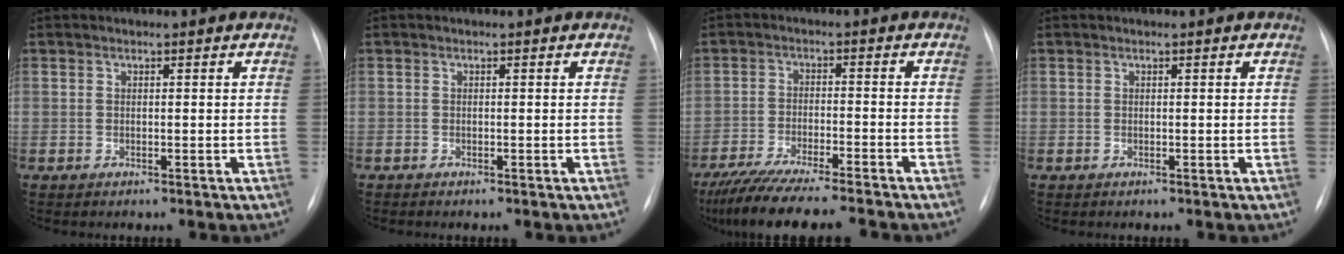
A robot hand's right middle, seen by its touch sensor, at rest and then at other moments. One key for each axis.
{"total": 0.0}
{"total": 14.6, "fx": -12.6, "fy": 0.9, "fz": 7.4, "tx": -0.122, "ty": -0.029, "tz": -0.197}
{"total": 0.0}